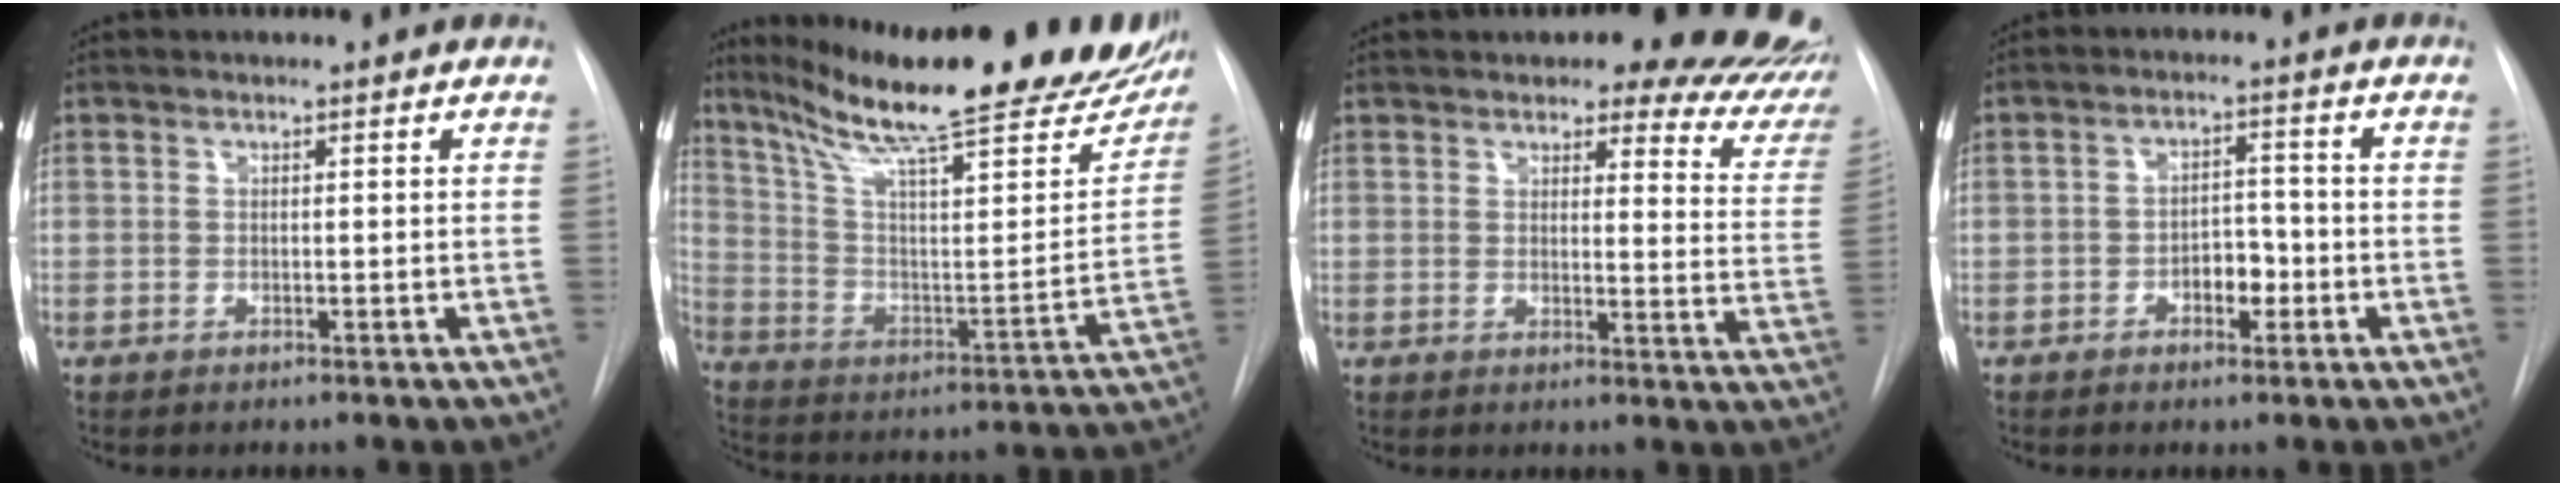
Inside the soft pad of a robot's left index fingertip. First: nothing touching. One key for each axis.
{"total": 31.9, "fx": 24.8, "fy": 4.9, "fz": 19.5, "tx": -0.300, "ty": -0.044, "tz": 0.346}
{"total": 17.3, "fx": 14.9, "fy": 4.6, "fz": 7.4, "tx": -0.060, "ty": -0.065, "tz": 0.147}
{"total": 4.1, "fx": -2.0, "fy": 2.1, "fz": 2.8, "tx": -0.038, "ty": 0.004, "tz": -0.032}